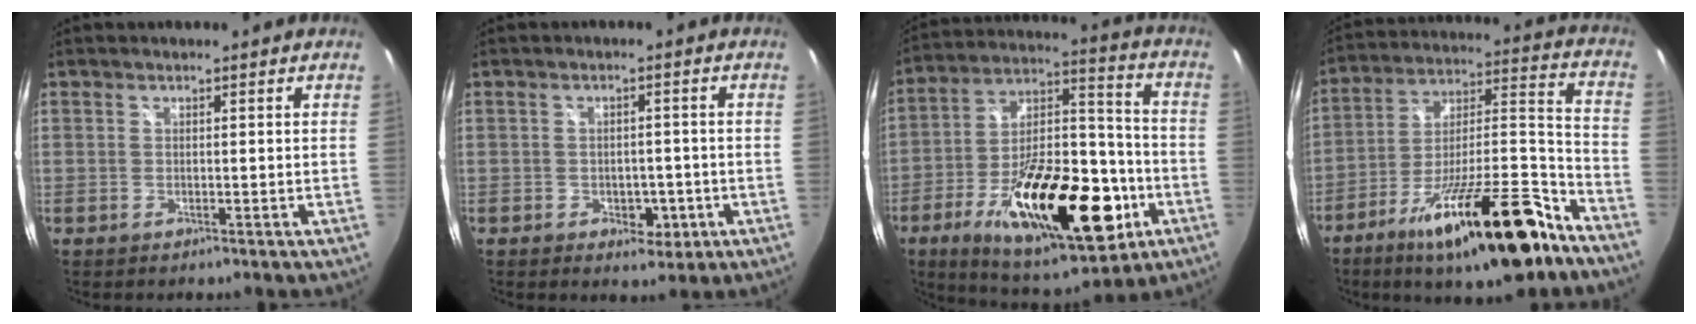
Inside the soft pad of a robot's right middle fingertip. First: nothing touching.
{"total": 4.5, "force": [-1.6, 3.2, 2.7], "torque": [-0.043, 0.001, -0.013]}
{"total": 28.1, "force": [-11.3, 11.9, 22.9], "torque": [-0.388, -0.002, -0.164]}
{"total": 24.2, "force": [-15.9, 5.7, 17.3], "torque": [-0.274, -0.005, -0.251]}